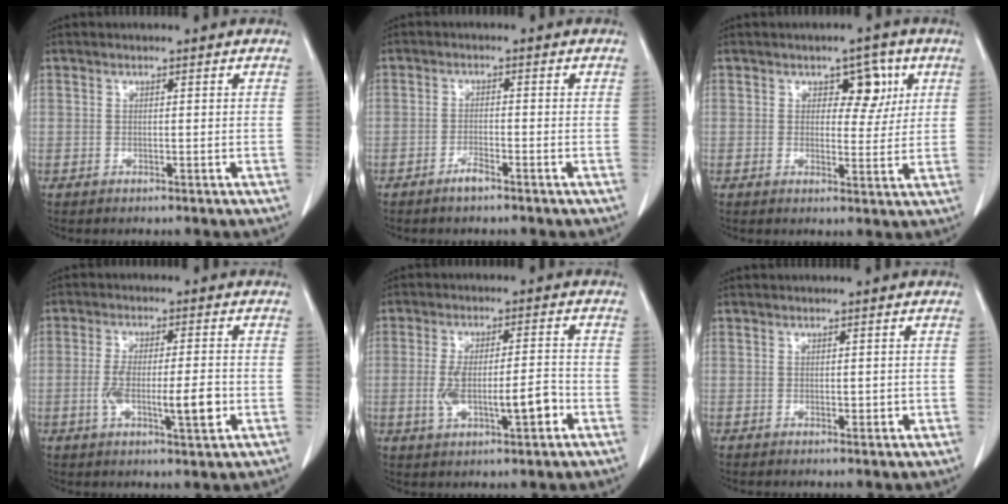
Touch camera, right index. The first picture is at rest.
{"total": 2.0, "force": [-1.6, 0.2, 1.2], "torque": [-0.027, 0.000, -0.028]}
{"total": 5.1, "force": [2.0, 3.0, 3.7], "torque": [-0.038, 0.008, 0.028]}
{"total": 8.5, "force": [-1.9, 1.7, 8.1], "torque": [-0.143, -0.002, -0.030]}
{"total": 8.9, "force": [-2.2, 2.3, 8.3], "torque": [-0.154, 0.010, -0.029]}
{"total": 1.4, "force": [-0.1, 0.8, 1.2], "torque": [-0.013, -0.002, 0.002]}